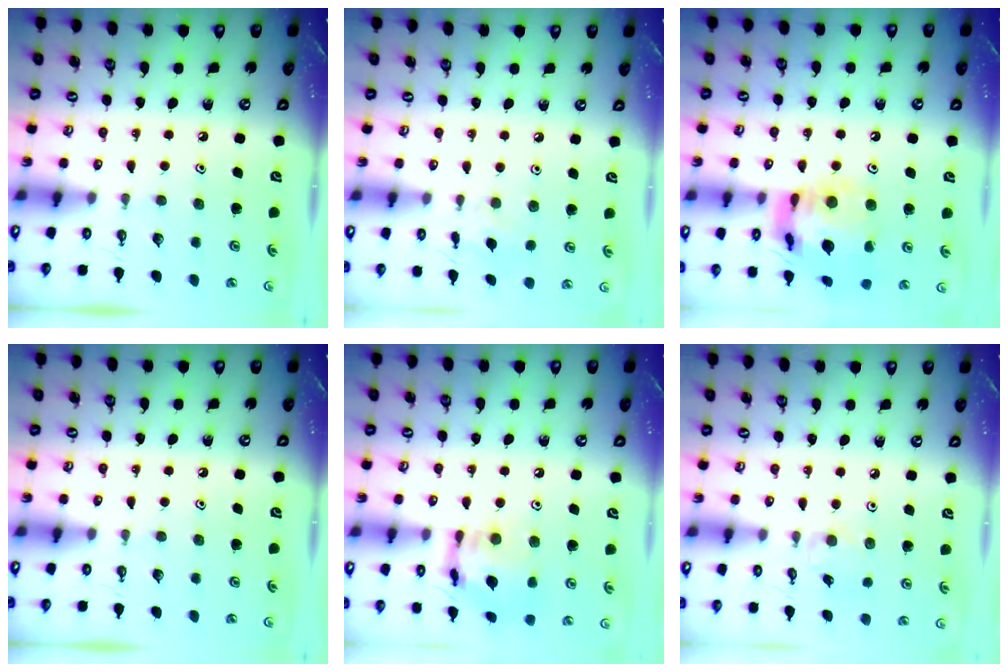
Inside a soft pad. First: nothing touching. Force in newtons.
{"total": 2.8, "press": 2.7, "slide": 0.6}
{"total": 17.1, "press": 17.0, "slide": 1.6}
{"total": 0.0}
{"total": 13.9, "press": 13.8, "slide": 1.2}
{"total": 2.1, "press": 2.1, "slide": 0.4}